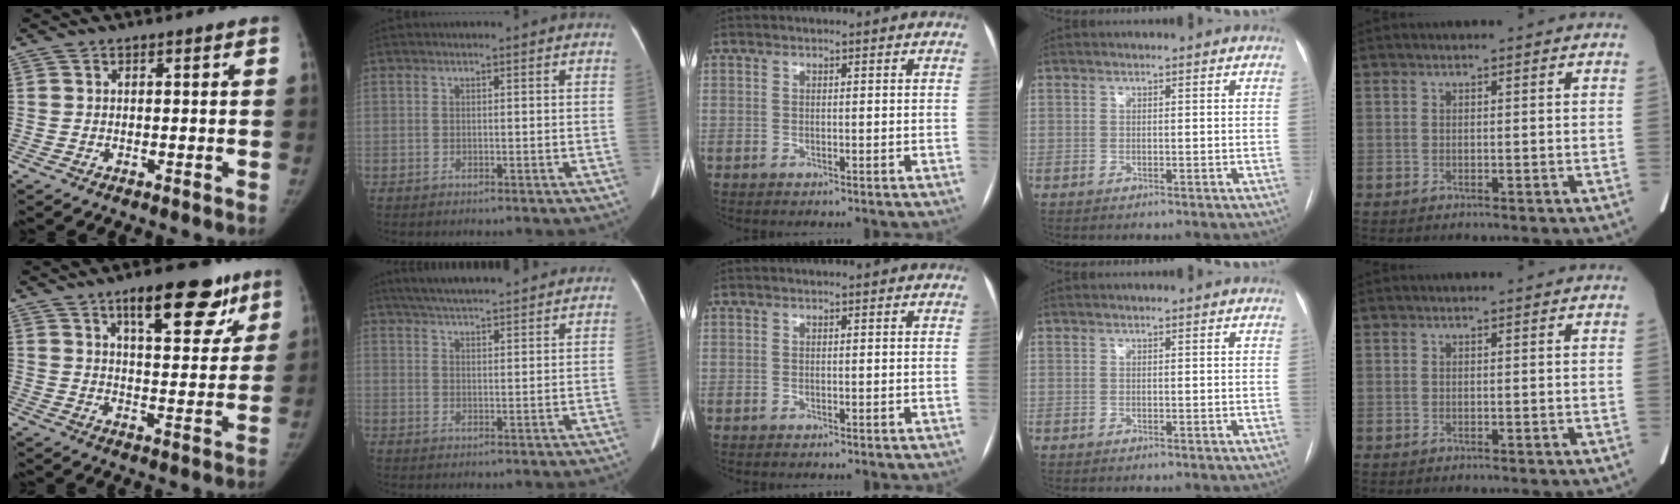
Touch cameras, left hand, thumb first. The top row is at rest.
{"thumb": {"total": 15.1, "force": [9.0, 6.0, 10.5], "torque": [-0.100, -0.031, 0.129]}, "index": {"total": 15.5, "force": [13.9, 2.0, 6.6], "torque": [-0.104, 0.037, 0.196]}}